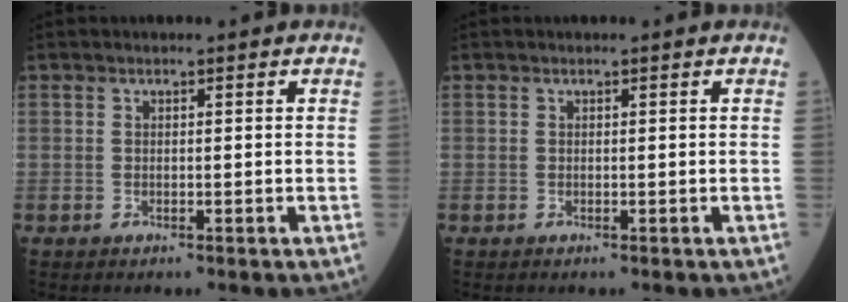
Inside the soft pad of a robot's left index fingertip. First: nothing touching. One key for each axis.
{"total": 0.0}